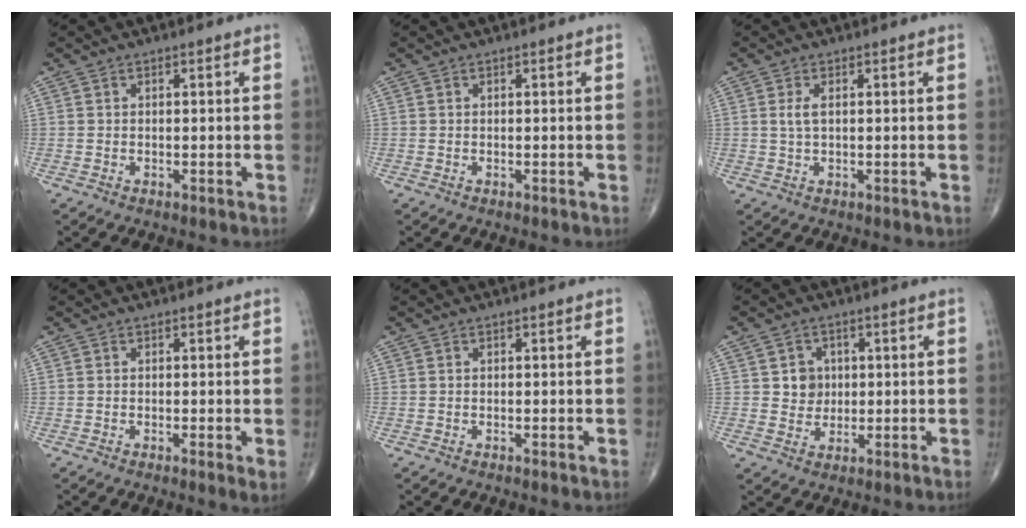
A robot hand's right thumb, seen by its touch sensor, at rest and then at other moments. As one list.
[{"total": 0.0}, {"total": 2.2, "force": [0.5, 0.9, 2.0], "torque": [-0.046, 0.004, 0.012]}, {"total": 1.8, "force": [-0.2, 0.2, 1.8], "torque": [-0.036, -0.008, -0.007]}, {"total": 0.0}, {"total": 4.5, "force": [0.8, 4.2, 1.6], "torque": [-0.001, 0.000, 0.012]}]